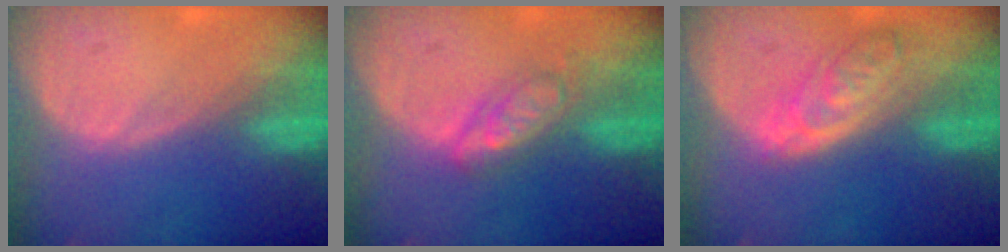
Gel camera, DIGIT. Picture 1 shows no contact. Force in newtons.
{"total": 4.6, "press": 4.5, "slide": 0.3}
{"total": 6.1, "press": 5.5, "slide": 2.6}